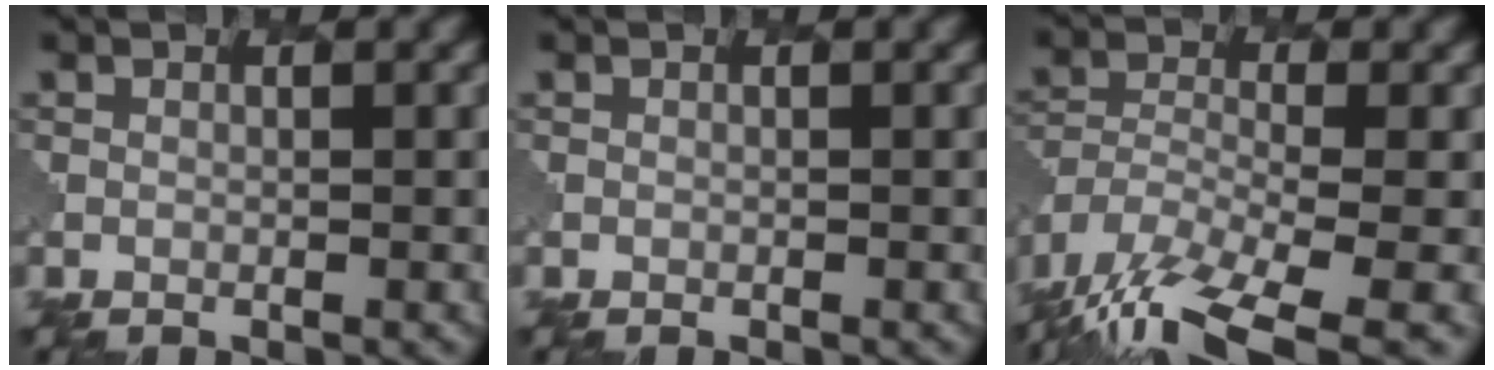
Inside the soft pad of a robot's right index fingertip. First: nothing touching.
{"total": 0.0}
{"total": 11.9, "force": [-8.4, 4.3, 7.4], "torque": [-0.164, -0.030, -0.136]}